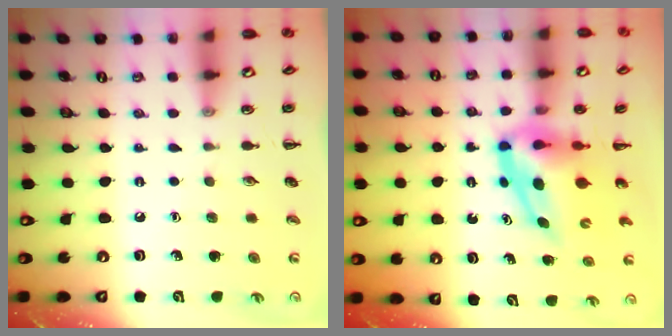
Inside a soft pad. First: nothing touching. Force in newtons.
{"total": 6.7, "press": 6.5, "slide": 1.4}